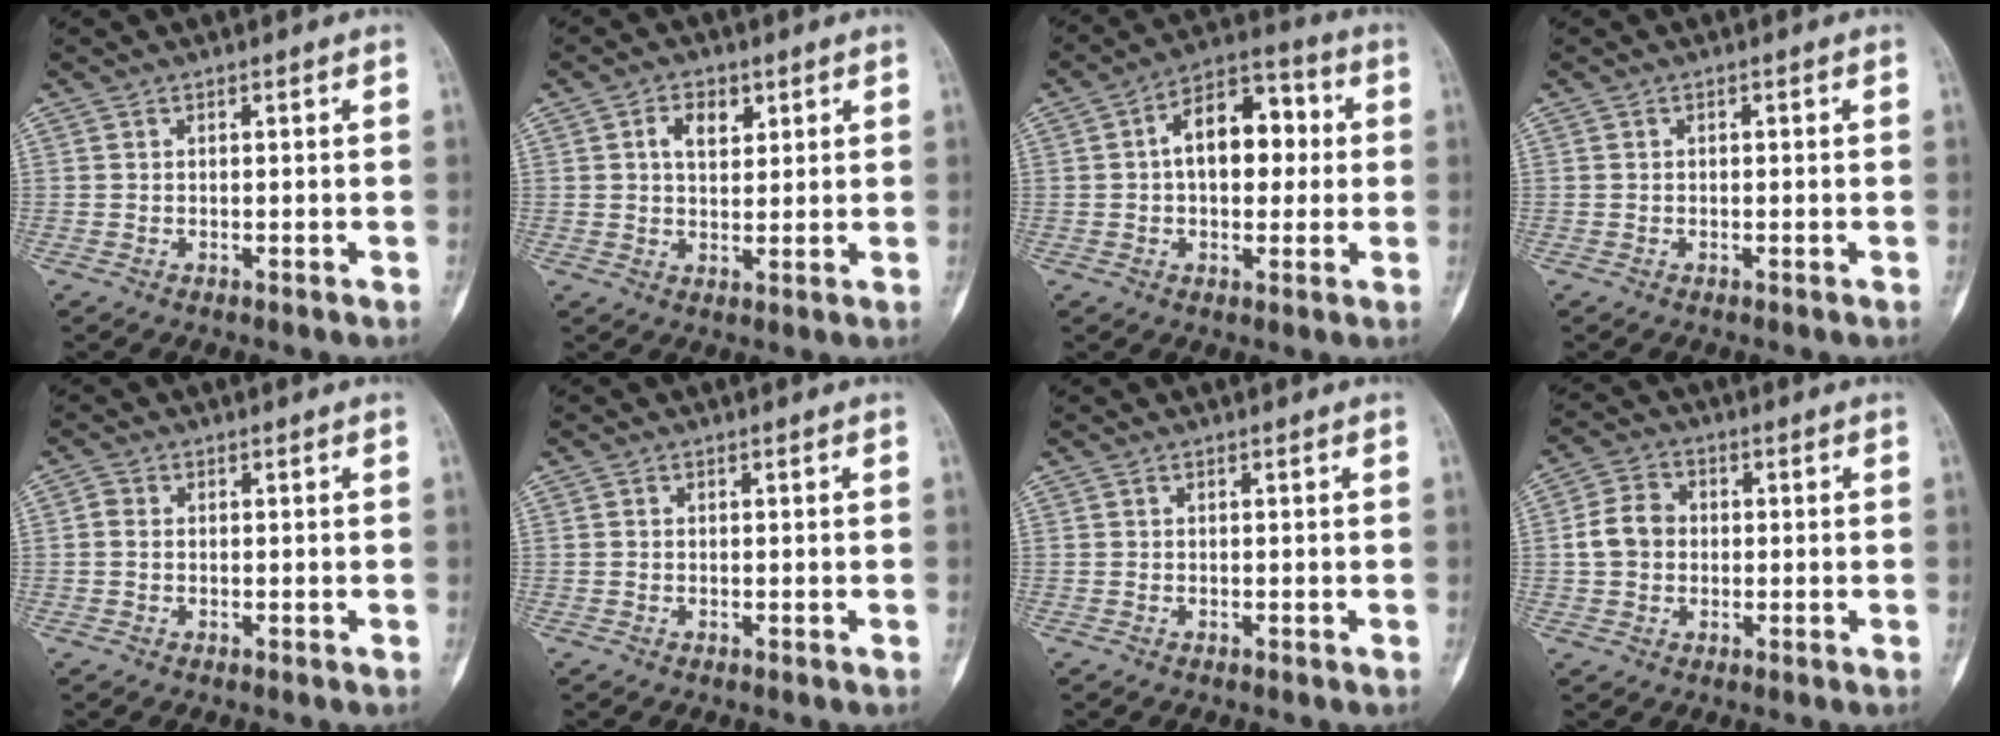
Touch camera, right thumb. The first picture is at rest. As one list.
[{"total": 5.1, "force": [2.0, 3.2, 3.4], "torque": [-0.039, -0.005, 0.032]}, {"total": 12.8, "force": [1.4, 7.7, 10.1], "torque": [-0.120, 0.028, 0.012]}, {"total": 0.0}, {"total": 1.5, "force": [0.0, 1.2, 0.9], "torque": [-0.013, 0.002, -0.004]}, {"total": 0.0}, {"total": 0.0}, {"total": 6.4, "force": [-0.1, 5.4, 3.5], "torque": [-0.053, 0.016, -0.008]}]